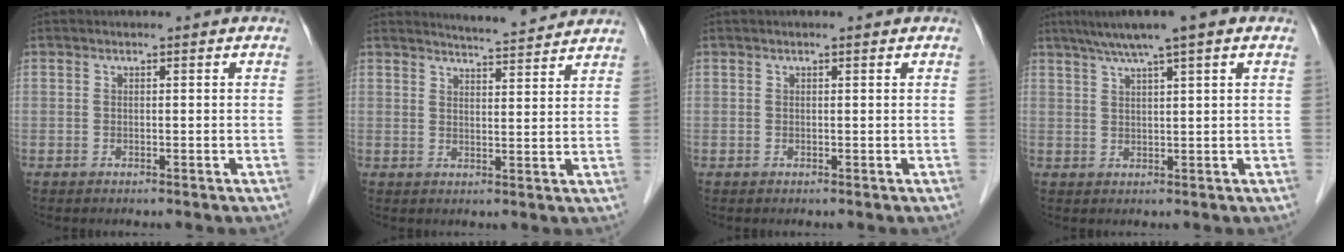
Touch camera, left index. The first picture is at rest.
{"total": 6.9, "force": [6.7, -0.4, 1.2], "torque": [-0.033, 0.003, 0.088]}
{"total": 0.7, "force": [0.6, 0.1, 0.4], "torque": [-0.010, 0.007, 0.009]}
{"total": 7.5, "force": [5.2, 0.0, 5.5], "torque": [-0.086, 0.032, 0.081]}